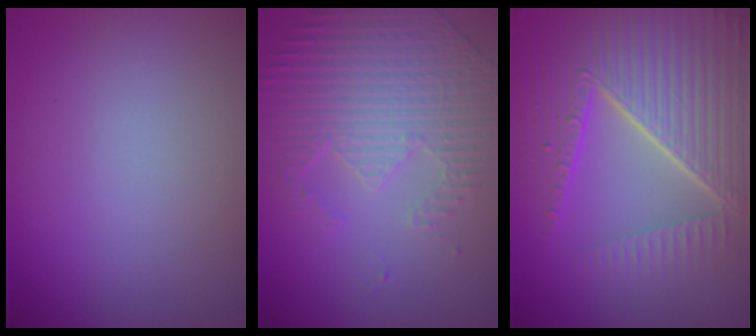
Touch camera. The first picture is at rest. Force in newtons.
{"total": 4.6, "press": 3.5, "slide": 3.0}
{"total": 8.6, "press": 6.0, "slide": 6.2}